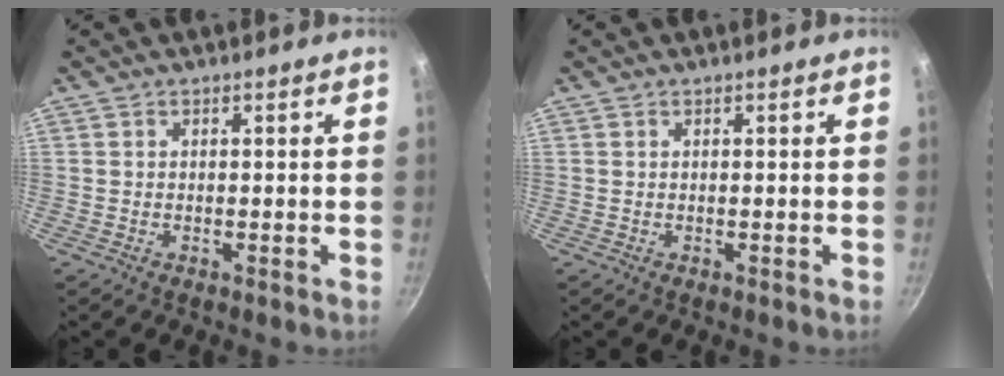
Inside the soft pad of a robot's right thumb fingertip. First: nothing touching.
{"total": 0.0}